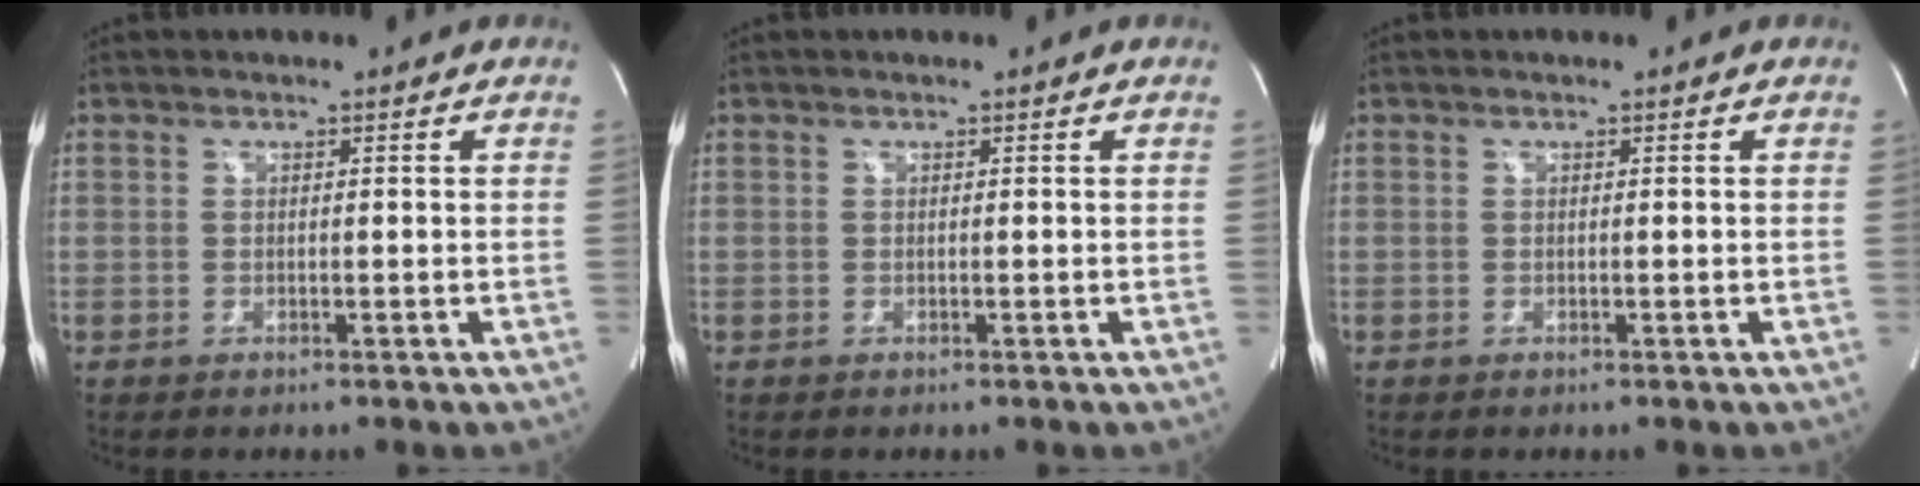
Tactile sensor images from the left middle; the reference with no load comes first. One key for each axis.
{"total": 0.0}
{"total": 0.0}